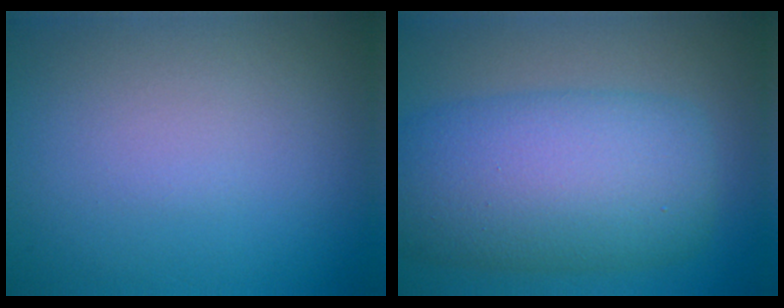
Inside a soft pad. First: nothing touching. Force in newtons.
{"total": 10.1, "press": 10.1, "slide": 0.1}